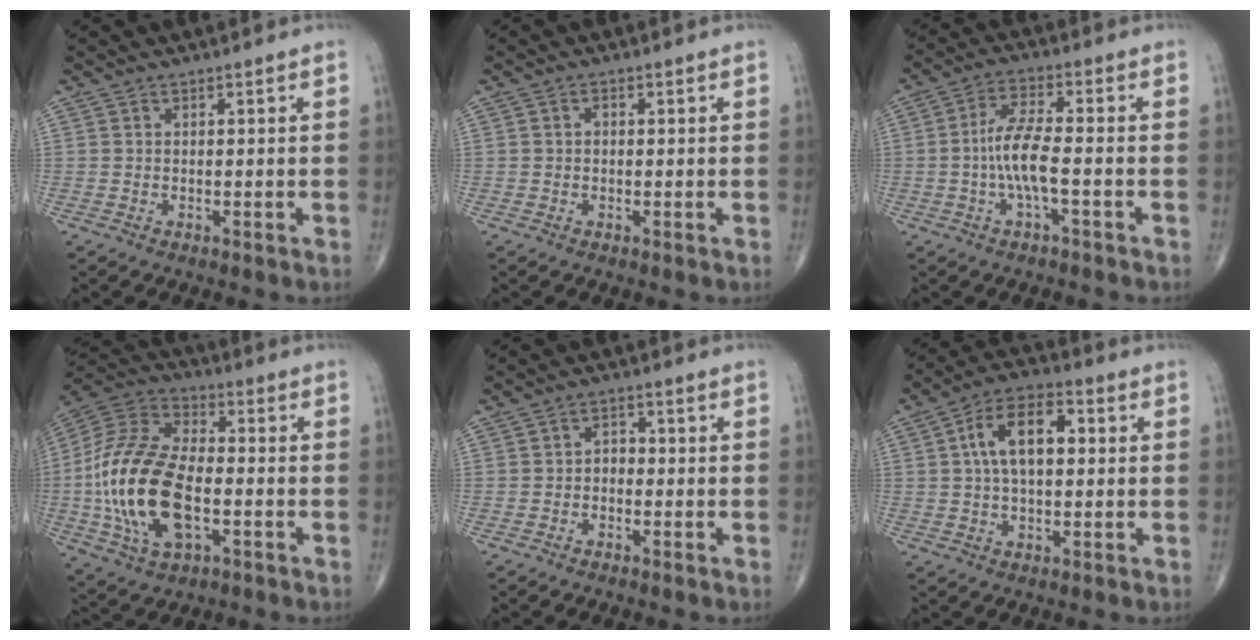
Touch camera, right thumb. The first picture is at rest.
{"total": 1.1, "force": [0.1, 0.8, 0.8], "torque": [-0.008, 0.005, -0.002]}
{"total": 7.7, "force": [-1.6, 1.8, 7.3], "torque": [-0.161, 0.021, -0.036]}
{"total": 22.7, "force": [-3.8, 12.0, 18.9], "torque": [-0.393, 0.014, -0.069]}
{"total": 2.4, "force": [-0.7, 1.8, 1.4], "torque": [-0.008, 0.013, -0.023]}
{"total": 11.4, "force": [1.8, 6.1, 9.4], "torque": [-0.161, 0.024, 0.024]}